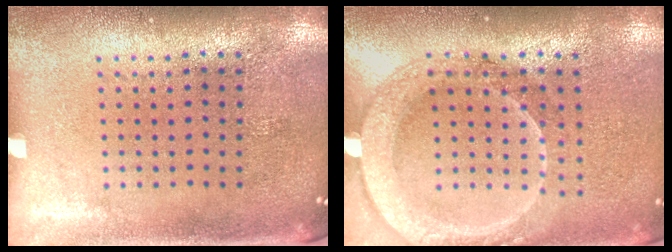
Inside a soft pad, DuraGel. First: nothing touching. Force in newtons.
{"total": 2.0, "press": 1.8, "slide": 0.7}